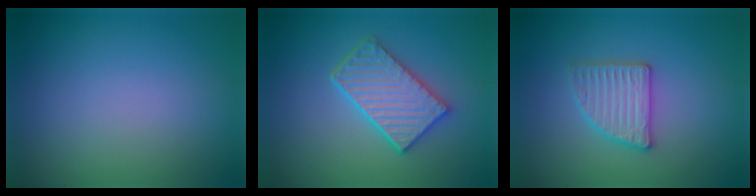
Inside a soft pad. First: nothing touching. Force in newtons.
{"total": 4.8, "press": 4.2, "slide": 2.5}
{"total": 2.8, "press": 2.8, "slide": 0.4}